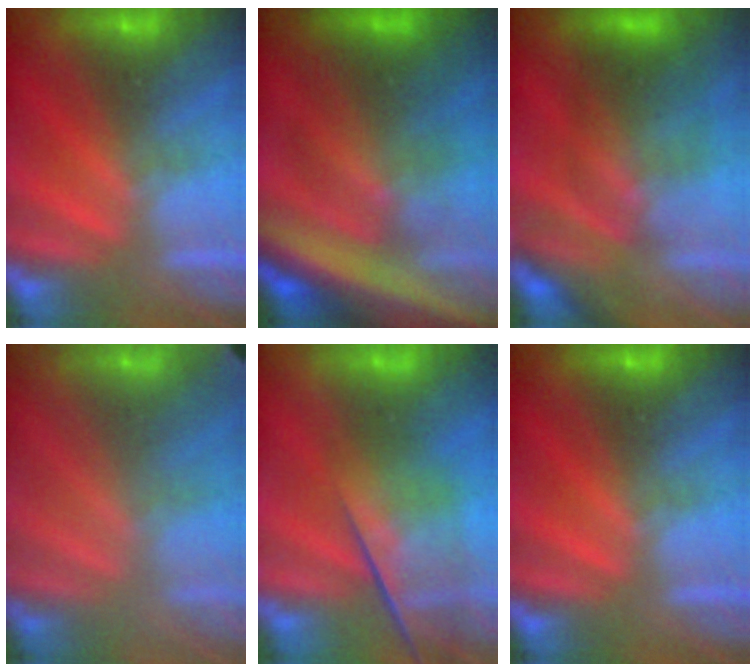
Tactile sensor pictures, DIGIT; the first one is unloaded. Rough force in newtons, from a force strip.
{"total": 10.2}
{"total": 2.7}
{"total": 2.0}
{"total": 4.4}
{"total": 0.0}